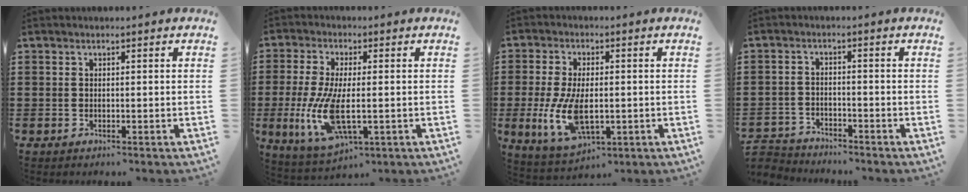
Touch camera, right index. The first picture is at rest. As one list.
[{"total": 10.8, "force": [-2.0, 4.3, 9.7], "torque": [-0.221, -0.023, -0.035]}, {"total": 8.8, "force": [-1.4, 4.5, 7.4], "torque": [-0.176, -0.012, -0.027]}, {"total": 3.0, "force": [-3.0, 0.4, -0.4], "torque": [-0.004, -0.001, -0.066]}]